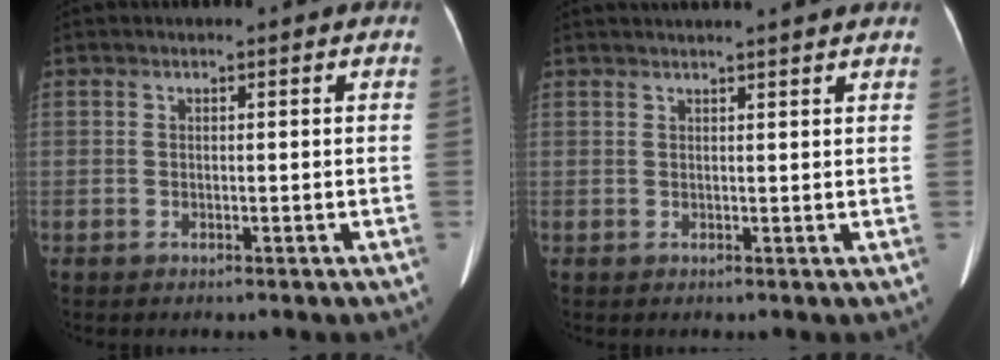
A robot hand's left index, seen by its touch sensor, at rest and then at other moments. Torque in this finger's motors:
{"motor_torque": [0.65, -1.49, 0.03, 0.07]}